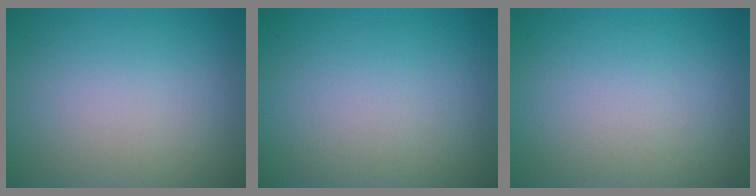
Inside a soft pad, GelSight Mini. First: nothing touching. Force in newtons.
{"total": 0.0}
{"total": 0.0}